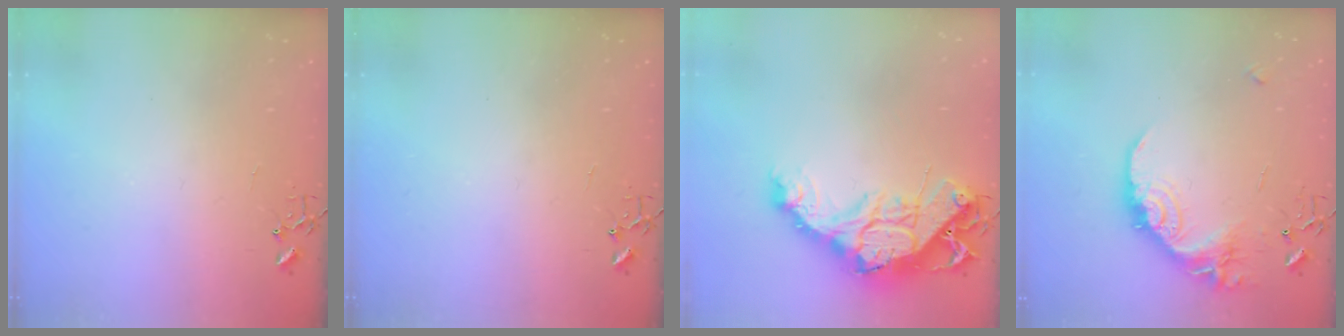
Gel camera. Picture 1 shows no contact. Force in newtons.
{"total": 0.0}
{"total": 18.5, "press": 18.4, "slide": 2.0}
{"total": 18.0, "press": 17.9, "slide": 1.1}